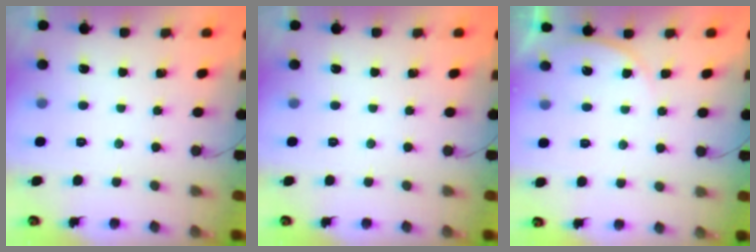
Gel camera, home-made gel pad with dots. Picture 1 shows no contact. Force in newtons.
{"total": 0.0}
{"total": 5.0, "press": 5.0, "slide": 0.6}